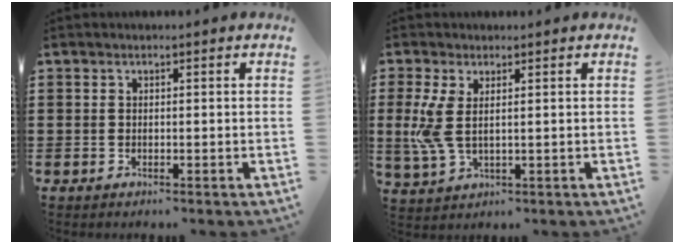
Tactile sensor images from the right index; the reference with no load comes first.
{"total": 5.6, "force": [0.9, 2.3, 5.0], "torque": [-0.125, -0.007, 0.011]}